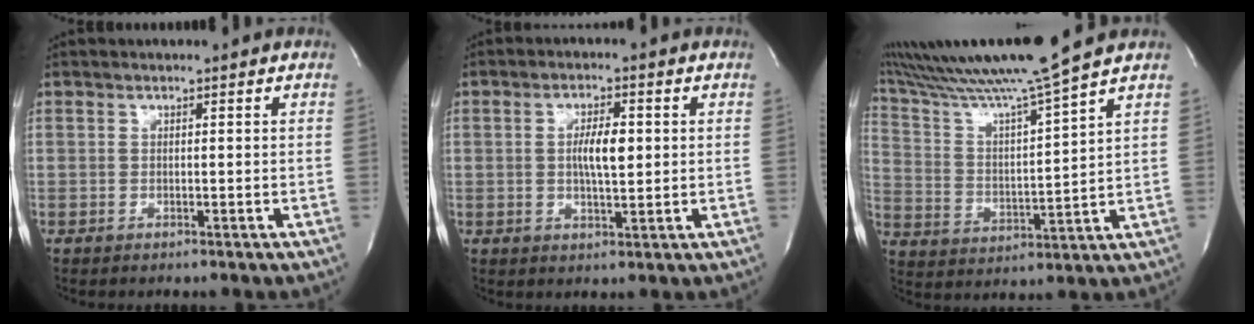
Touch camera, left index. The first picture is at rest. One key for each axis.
{"total": 5.2, "fx": 0.4, "fy": 1.4, "fz": 4.9, "tx": -0.090, "ty": 0.003, "tz": 0.009}
{"total": 16.2, "fx": 13.9, "fy": -2.8, "fz": 7.8, "tx": -0.146, "ty": -0.020, "tz": 0.236}